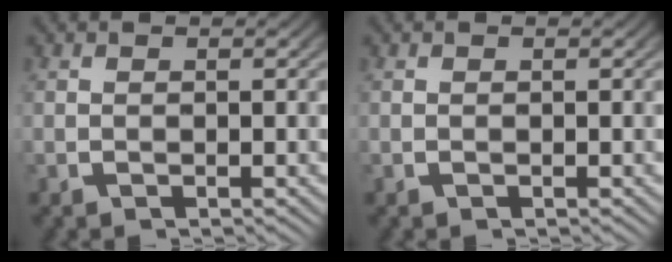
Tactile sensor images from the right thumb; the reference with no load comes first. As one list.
[{"total": 0.0}]